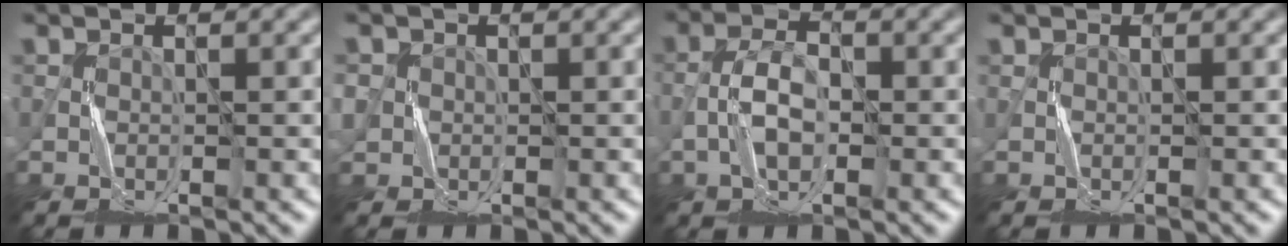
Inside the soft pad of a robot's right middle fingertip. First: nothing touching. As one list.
[{"total": 1.6, "force": [0.1, 1.6, -0.1], "torque": [-0.004, -0.002, 0.001]}, {"total": 3.0, "force": [-1.4, 1.5, 2.2], "torque": [-0.042, 0.008, -0.030]}, {"total": 0.0}]